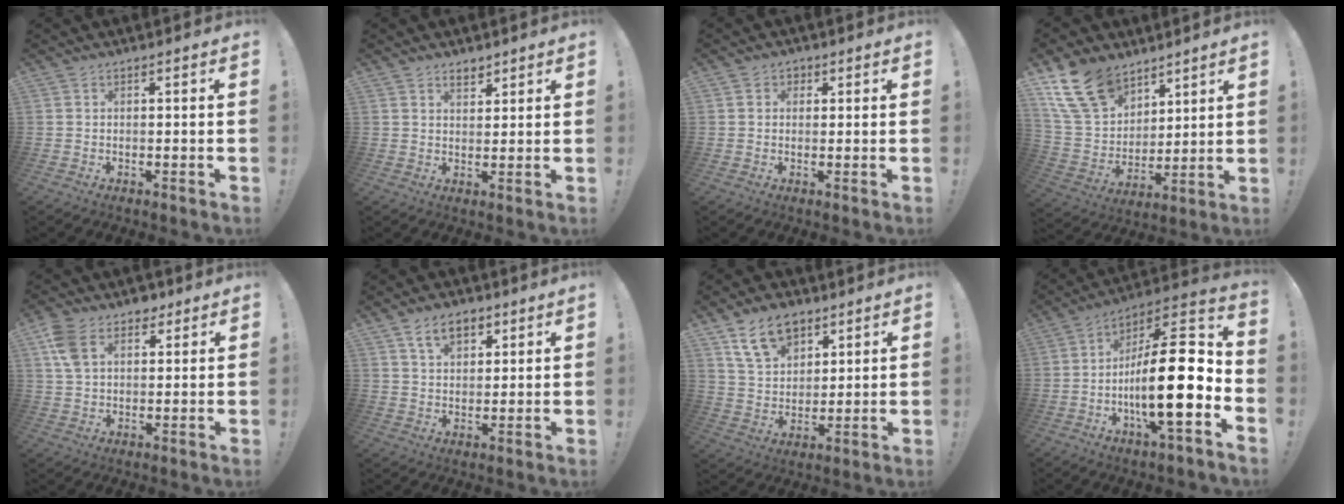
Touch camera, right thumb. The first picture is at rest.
{"total": 3.8, "force": [2.9, 2.0, 1.4], "torque": [-0.008, -0.016, 0.049]}
{"total": 2.4, "force": [0.5, 2.2, 0.7], "torque": [-0.008, 0.003, 0.009]}
{"total": 17.2, "force": [11.4, 10.8, 7.1], "torque": [-0.143, -0.065, 0.225]}
{"total": 10.4, "force": [5.4, 6.9, 5.7], "torque": [-0.101, -0.005, 0.107]}
{"total": 7.7, "force": [4.6, 4.3, 4.4], "torque": [-0.077, -0.006, 0.084]}
{"total": 13.0, "force": [7.8, 8.5, 6.0], "torque": [-0.093, -0.034, 0.148]}
{"total": 23.1, "force": [-4.5, 7.1, 21.5], "torque": [-0.365, 0.019, -0.075]}